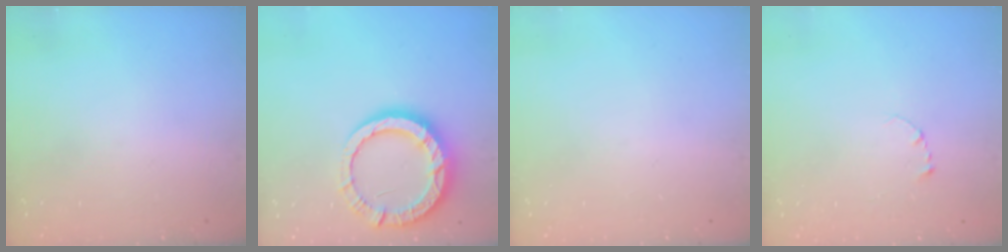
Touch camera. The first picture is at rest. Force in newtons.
{"total": 12.5, "press": 12.4, "slide": 0.9}
{"total": 0.0}
{"total": 2.7, "press": 2.7, "slide": 0.3}